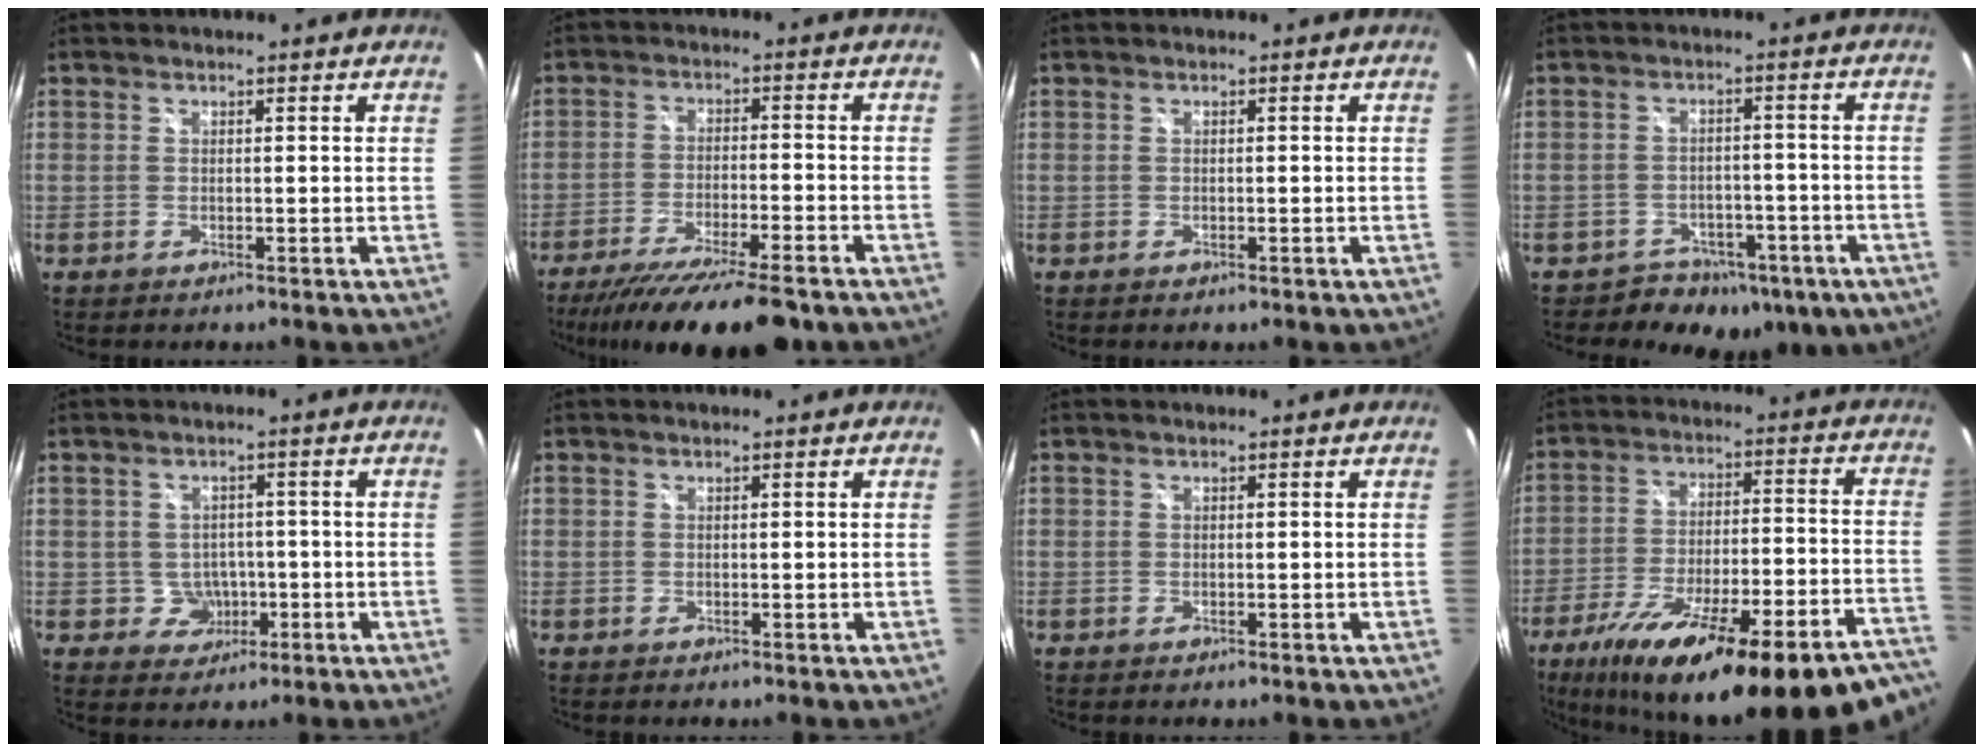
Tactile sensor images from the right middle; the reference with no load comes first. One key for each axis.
{"total": 17.7, "fx": -14.4, "fy": 2.6, "fz": 10.0, "tx": -0.192, "ty": -0.040, "tz": -0.227}
{"total": 0.6, "fx": -0.2, "fy": 0.5, "fz": 0.4, "tx": -0.005, "ty": -0.002, "tz": -0.004}
{"total": 11.5, "fx": -7.2, "fy": 8.0, "fz": 3.9, "tx": -0.078, "ty": 0.017, "tz": -0.083}
{"total": 4.5, "fx": -1.0, "fy": 4.3, "fz": 0.7, "tx": -0.023, "ty": 0.011, "tz": -0.003}
{"total": 0.0}
{"total": 0.0}
{"total": 33.5, "fx": -25.7, "fy": 7.8, "fz": 20.0, "tx": -0.310, "ty": -0.041, "tz": -0.356}